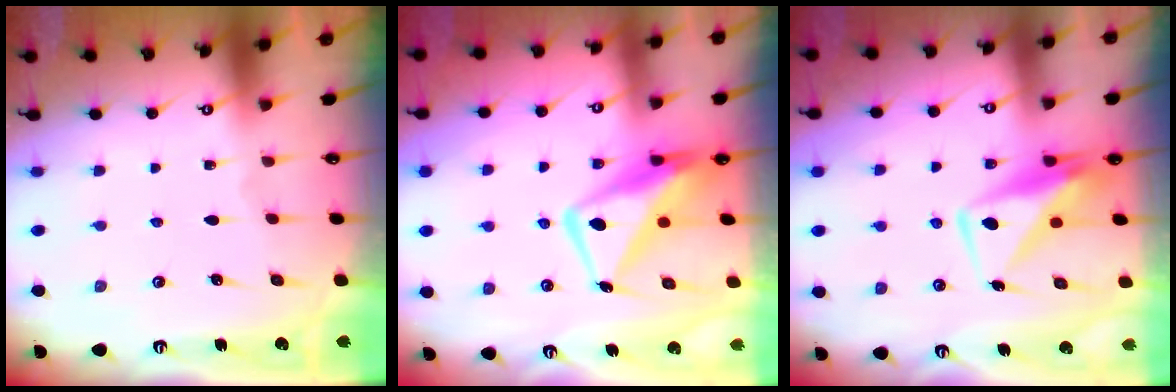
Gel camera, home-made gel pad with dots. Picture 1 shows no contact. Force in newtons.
{"total": 11.6, "press": 11.5, "slide": 1.6}
{"total": 7.5, "press": 7.5, "slide": 0.9}